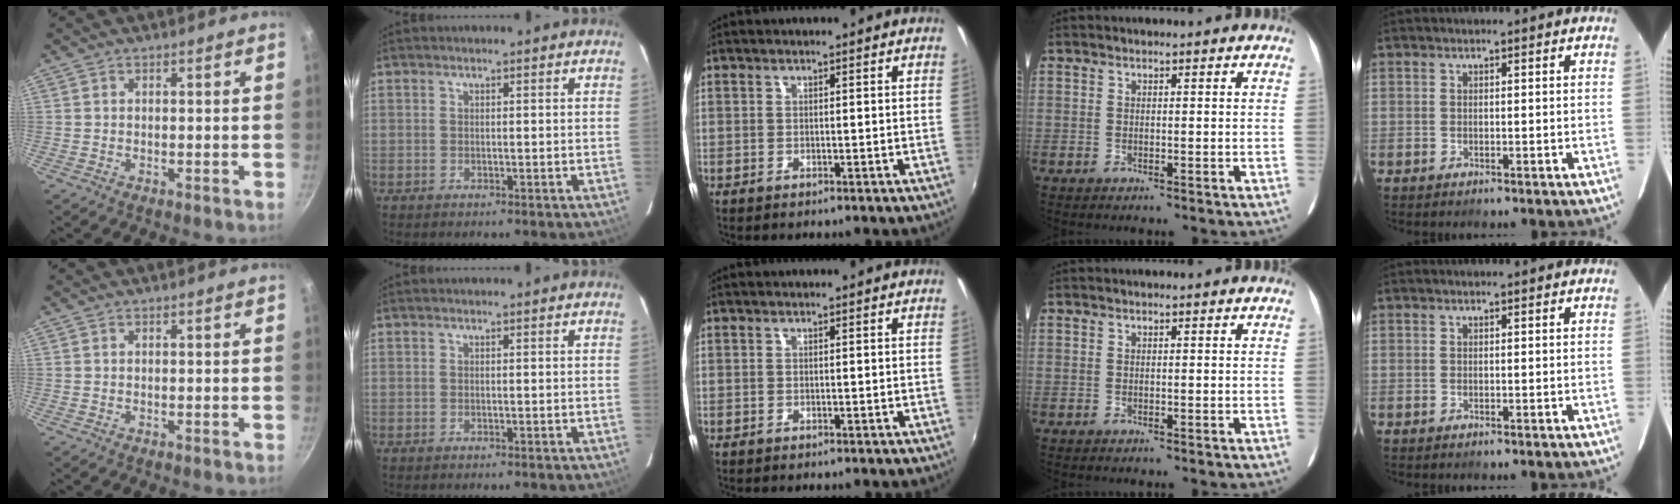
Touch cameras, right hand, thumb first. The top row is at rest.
{}